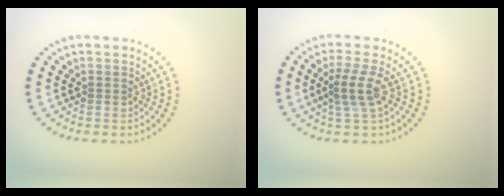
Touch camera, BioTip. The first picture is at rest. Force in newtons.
{"total": 2.7, "press": 2.1, "slide": 1.7}